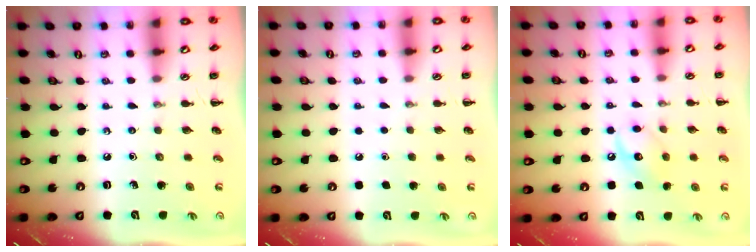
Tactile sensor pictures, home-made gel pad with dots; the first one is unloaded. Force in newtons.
{"total": 1.8, "press": 1.8, "slide": 0.1}
{"total": 9.6, "press": 9.6, "slide": 1.0}